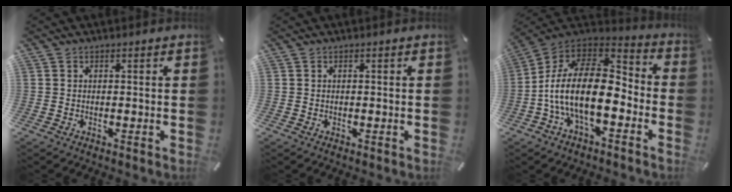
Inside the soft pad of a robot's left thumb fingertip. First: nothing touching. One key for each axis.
{"total": 0.0}
{"total": 20.7, "fx": -5.0, "fy": 10.8, "fz": 16.9, "tx": -0.337, "ty": 0.017, "tz": -0.084}